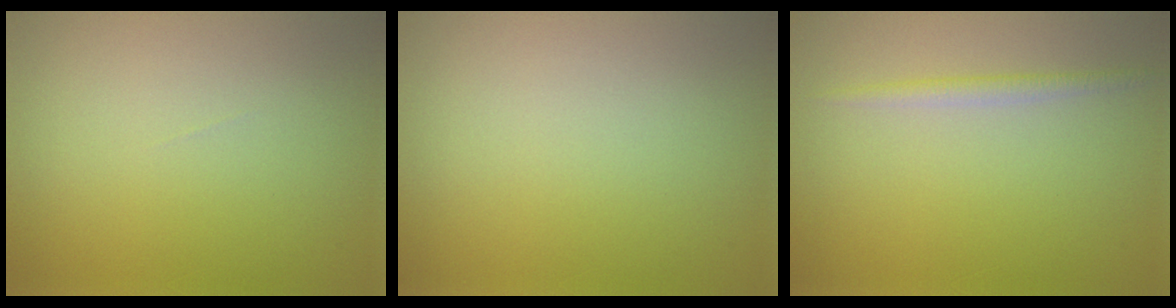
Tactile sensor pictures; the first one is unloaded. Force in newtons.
{"total": 0.0}
{"total": 1.2, "press": 1.2, "slide": 0.1}